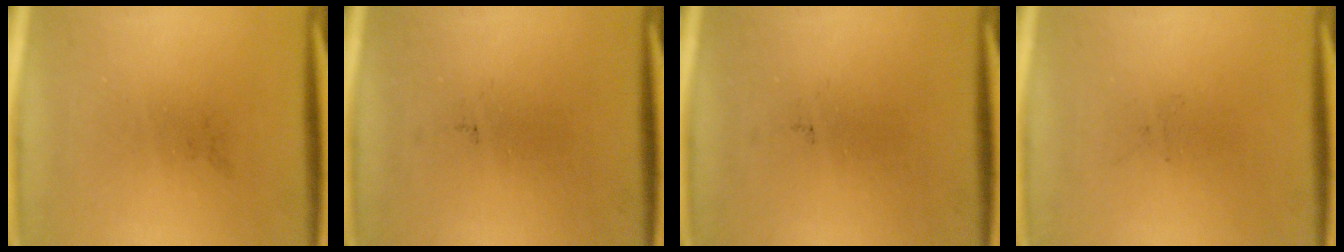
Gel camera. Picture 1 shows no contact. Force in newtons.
{"total": 0.0}
{"total": 0.0}
{"total": 0.0}